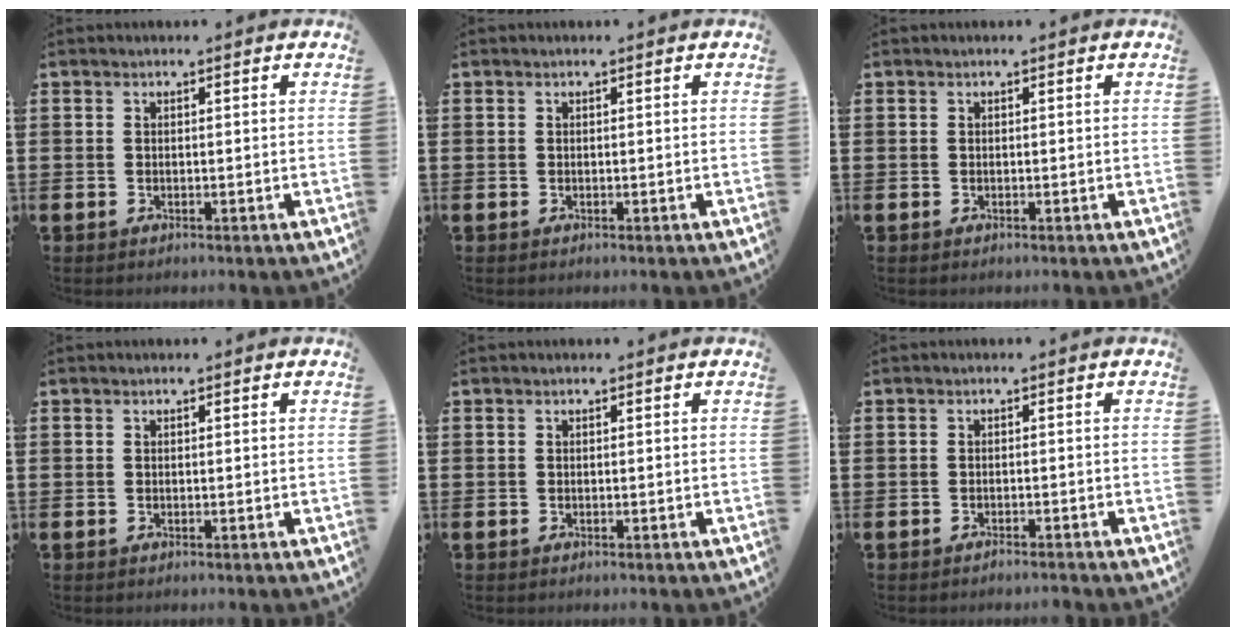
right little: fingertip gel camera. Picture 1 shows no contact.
{"total": 0.0}
{"total": 0.0}
{"total": 0.0}
{"total": 0.0}
{"total": 0.9, "force": [-0.9, 0.0, 0.2], "torque": [-0.004, -0.004, -0.018]}